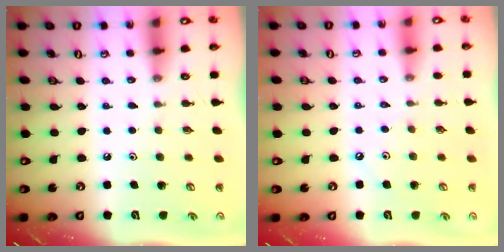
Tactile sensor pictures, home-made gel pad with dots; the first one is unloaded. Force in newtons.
{"total": 1.7, "press": 1.7, "slide": 0.4}